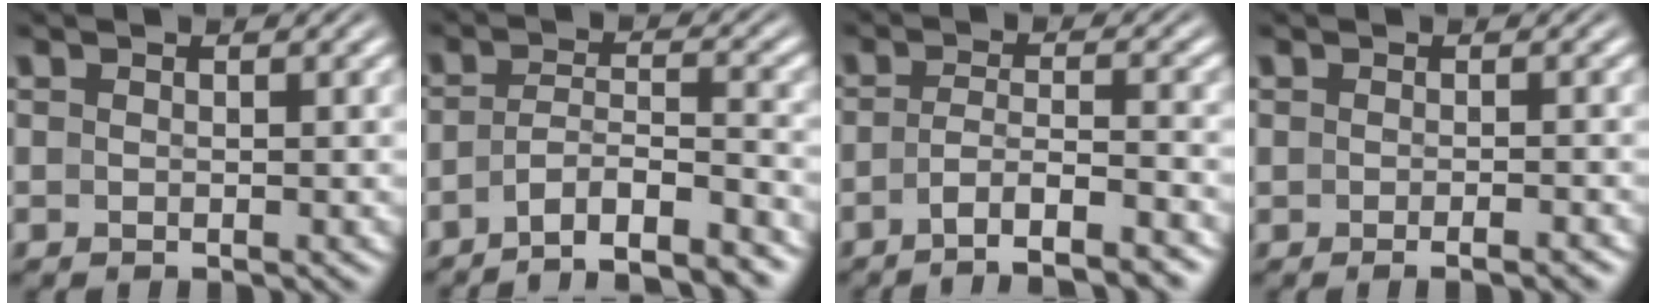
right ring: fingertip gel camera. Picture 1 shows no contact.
{"total": 7.9, "force": [-6.4, 3.6, 3.0], "torque": [-0.062, -0.035, -0.096]}
{"total": 6.2, "force": [-5.1, 1.6, 3.2], "torque": [-0.055, -0.032, -0.069]}
{"total": 1.6, "force": [-1.2, 0.1, 1.0], "torque": [-0.015, 0.002, -0.020]}